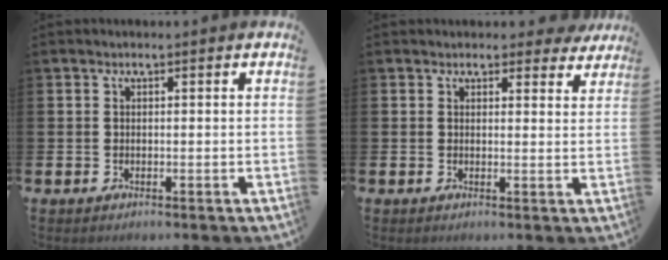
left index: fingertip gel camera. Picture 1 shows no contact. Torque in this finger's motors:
{"motor_torque": [1.10, -1.04, 0.40, 0.13]}